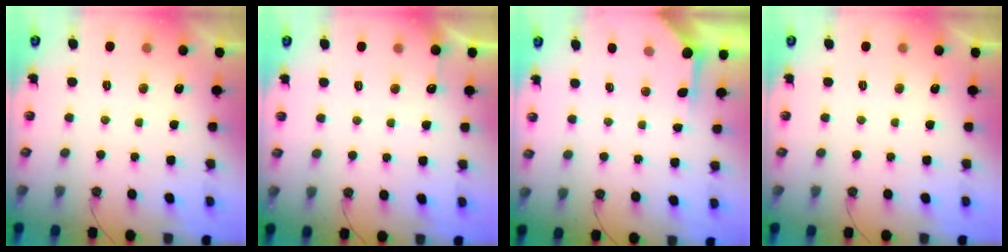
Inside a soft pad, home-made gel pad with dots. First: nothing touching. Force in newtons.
{"total": 2.9, "press": 2.8, "slide": 0.4}
{"total": 3.9, "press": 3.9, "slide": 0.4}
{"total": 0.0}